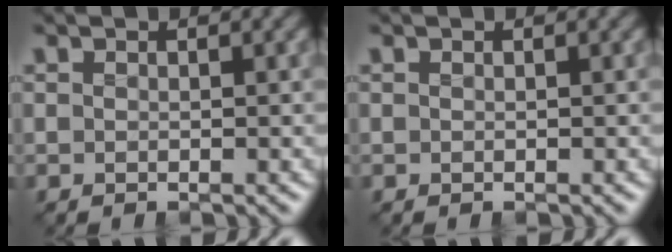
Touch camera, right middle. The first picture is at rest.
{"total": 0.0}